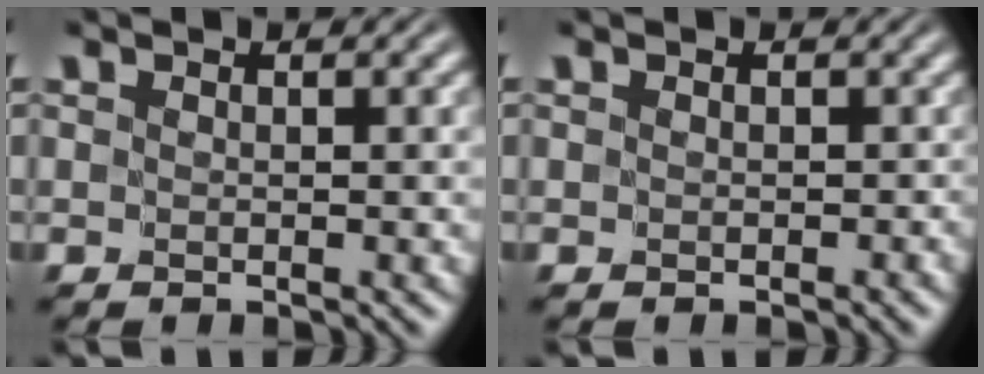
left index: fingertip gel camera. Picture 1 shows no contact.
{"total": 0.9, "force": [-0.2, 0.9, 0.1], "torque": [0.014, 0.003, -0.001]}